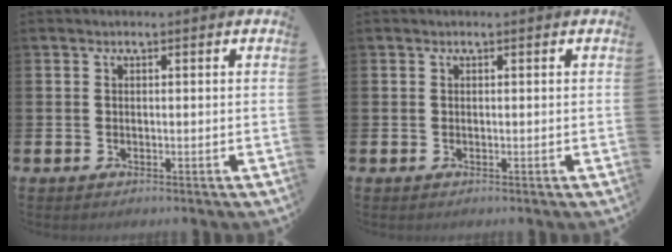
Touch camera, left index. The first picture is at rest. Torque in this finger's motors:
{"motor_torque": [0.09, 0.00, -0.02, -0.01]}